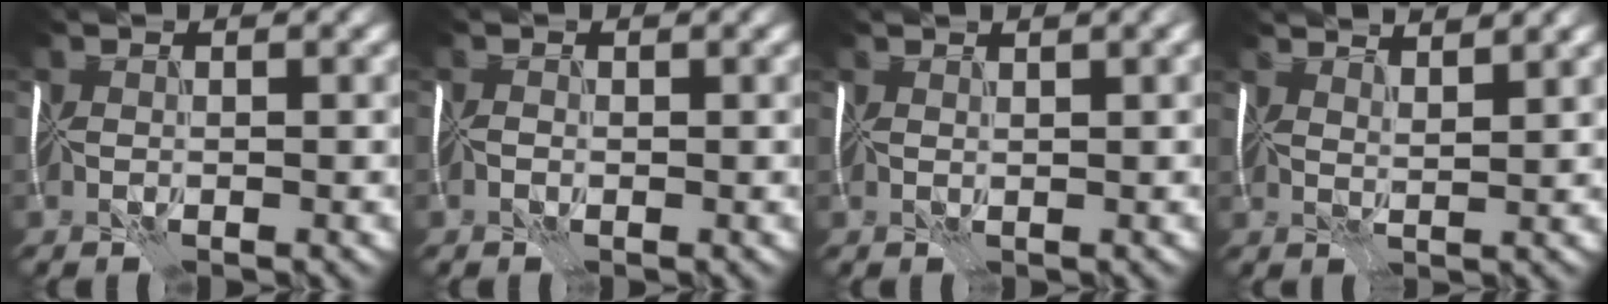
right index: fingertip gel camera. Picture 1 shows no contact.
{"total": 0.8, "force": [-0.2, 0.6, 0.4], "torque": [-0.008, 0.003, -0.008]}
{"total": 2.1, "force": [1.5, 0.4, 1.4], "torque": [-0.017, 0.003, 0.024]}
{"total": 5.0, "force": [4.4, 1.1, 2.1], "torque": [-0.023, 0.017, 0.044]}